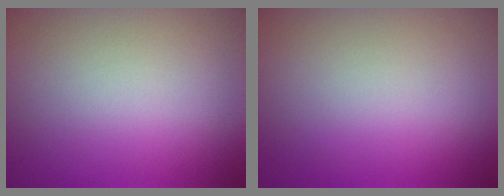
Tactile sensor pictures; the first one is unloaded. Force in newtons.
{"total": 0.0}